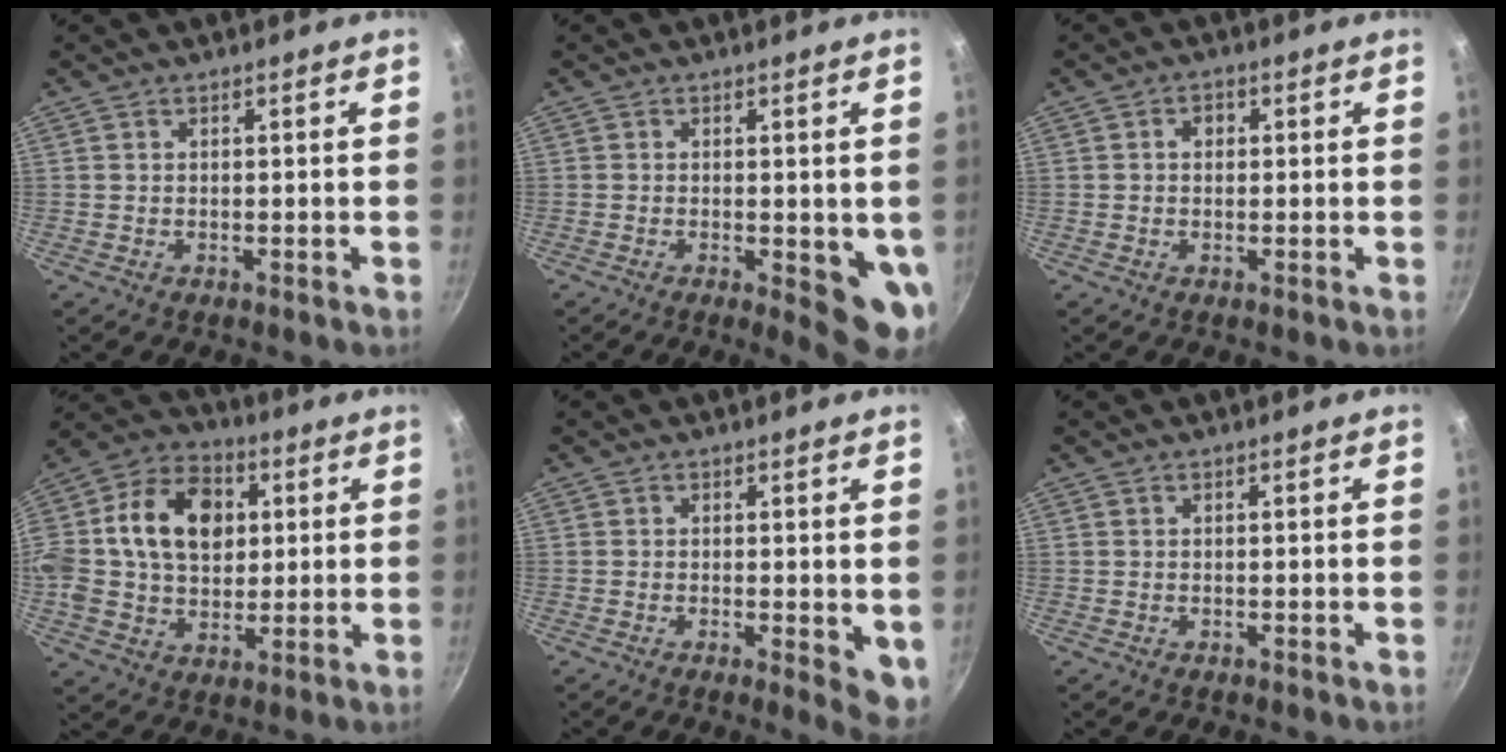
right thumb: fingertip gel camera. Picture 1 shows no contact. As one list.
[{"total": 7.4, "force": [-1.0, 2.6, 6.9], "torque": [-0.073, -0.015, -0.009]}, {"total": 2.0, "force": [0.3, 1.7, 1.1], "torque": [-0.008, 0.004, 0.001]}, {"total": 20.9, "force": [3.6, 15.2, 13.9], "torque": [-0.230, 0.027, 0.048]}, {"total": 5.3, "force": [-0.5, 2.0, 4.9], "torque": [-0.055, -0.009, -0.005]}, {"total": 0.0}]